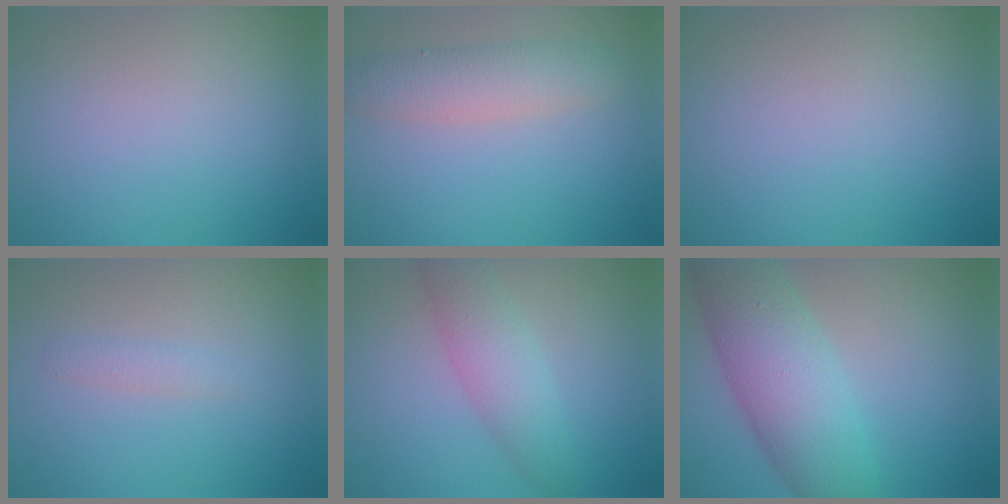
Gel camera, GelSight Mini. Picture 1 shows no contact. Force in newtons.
{"total": 3.7, "press": 3.7, "slide": 0.1}
{"total": 0.0}
{"total": 1.1, "press": 1.1, "slide": 0.0}
{"total": 4.4, "press": 4.4, "slide": 0.1}
{"total": 9.6, "press": 9.6, "slide": 0.4}